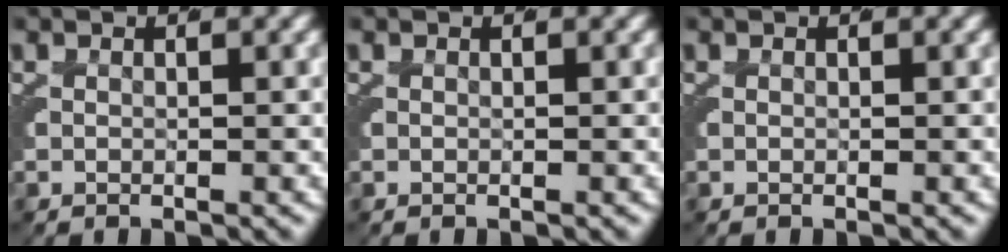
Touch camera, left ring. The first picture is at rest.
{"total": 0.0}
{"total": 0.0}